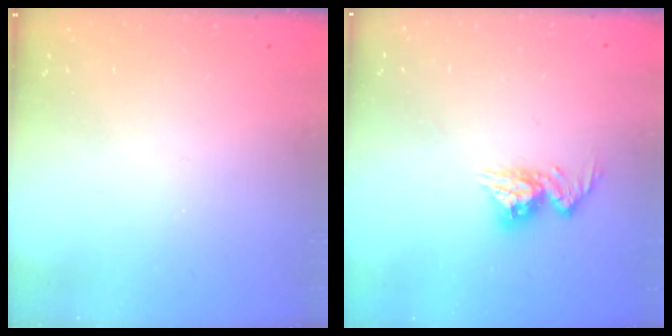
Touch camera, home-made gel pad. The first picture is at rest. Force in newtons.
{"total": 9.8, "press": 9.8, "slide": 0.8}